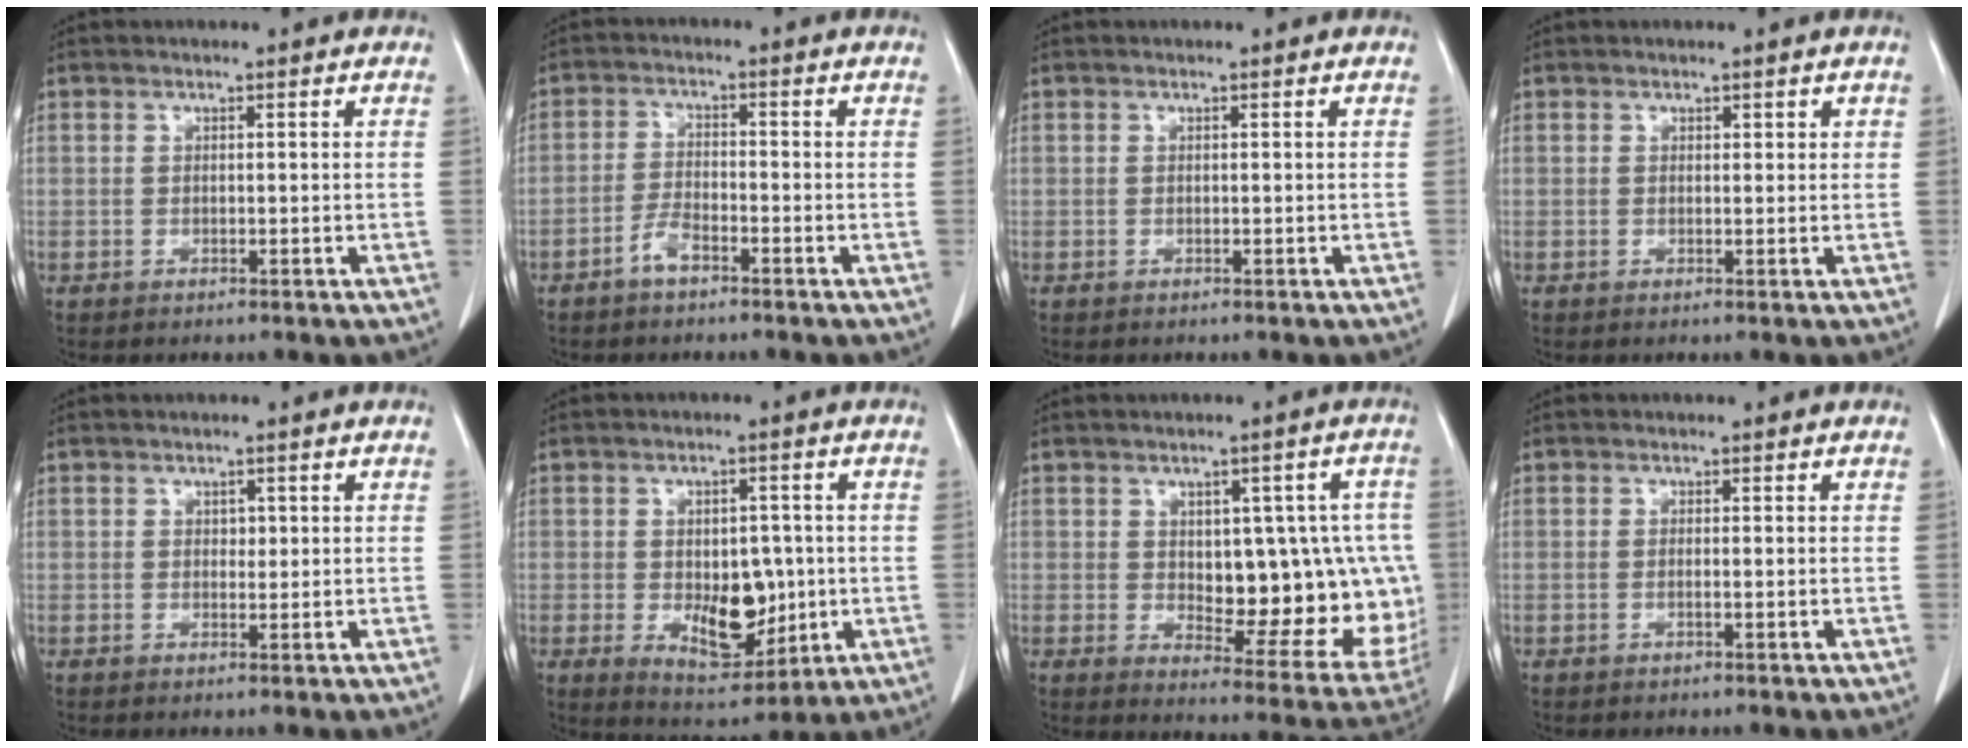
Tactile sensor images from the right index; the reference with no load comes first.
{"total": 3.2, "force": [-2.3, 0.9, 2.0], "torque": [-0.042, 0.004, -0.047]}
{"total": 0.0}
{"total": 0.9, "force": [0.6, 0.5, 0.5], "torque": [0.001, 0.000, 0.005]}
{"total": 1.1, "force": [0.3, 0.8, 0.7], "torque": [-0.007, 0.000, 0.003]}
{"total": 9.6, "force": [-1.2, 5.3, 7.9], "torque": [-0.115, 0.000, -0.003]}
{"total": 16.9, "force": [0.0, 7.8, 15.0], "torque": [-0.156, 0.013, 0.024]}
{"total": 0.6, "force": [-0.2, 0.0, 0.5], "torque": [-0.011, 0.000, -0.002]}